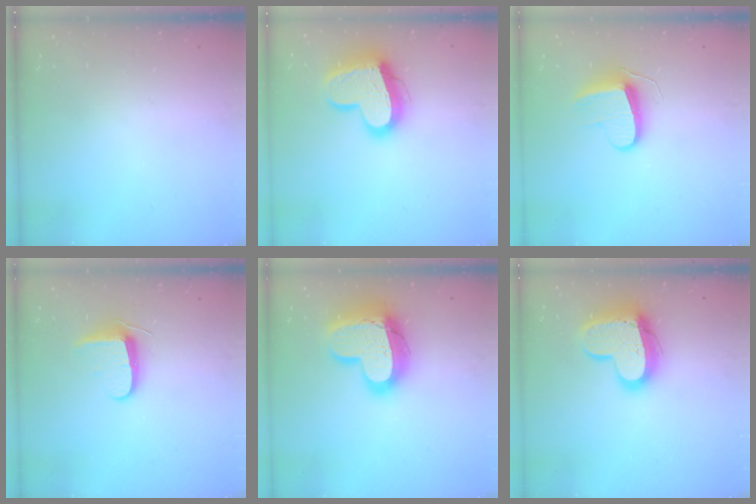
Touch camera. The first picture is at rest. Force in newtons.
{"total": 16.7, "press": 16.6, "slide": 1.4}
{"total": 8.8, "press": 8.8, "slide": 0.2}
{"total": 9.1, "press": 9.0, "slide": 1.0}
{"total": 20.3, "press": 20.3, "slide": 1.5}
{"total": 16.9, "press": 16.8, "slide": 1.4}